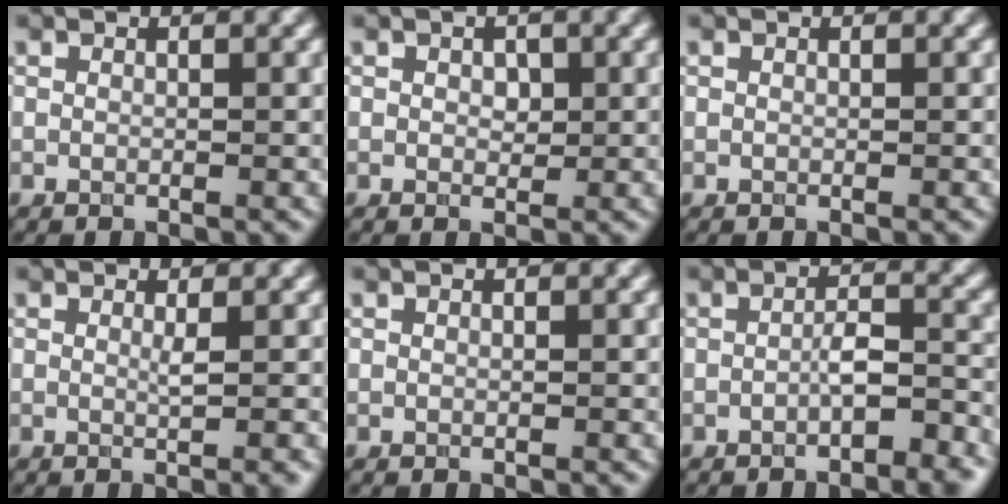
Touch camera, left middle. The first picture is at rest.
{"total": 1.1, "force": [0.2, 0.8, 0.8], "torque": [-0.012, -0.003, 0.004]}
{"total": 0.0}
{"total": 1.6, "force": [0.1, 0.3, 1.6], "torque": [-0.022, -0.004, -0.005]}
{"total": 0.0}
{"total": 3.0, "force": [-1.6, 0.7, 2.4], "torque": [-0.038, 0.011, -0.027]}